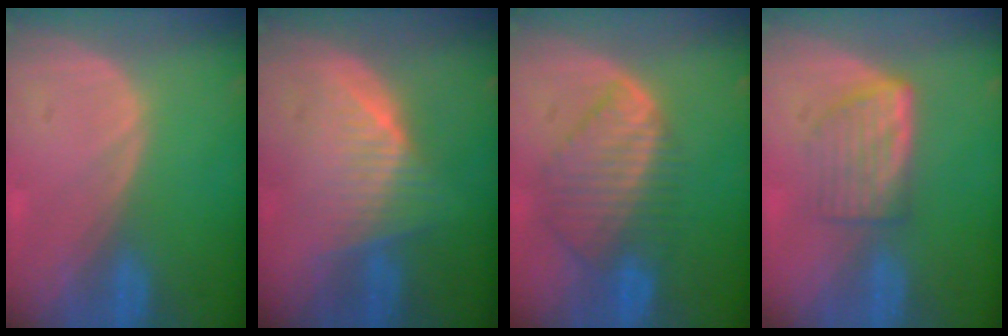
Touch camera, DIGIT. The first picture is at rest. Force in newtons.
{"total": 6.7, "press": 6.2, "slide": 2.5}
{"total": 8.4, "press": 7.6, "slide": 3.6}
{"total": 6.1, "press": 5.4, "slide": 2.7}